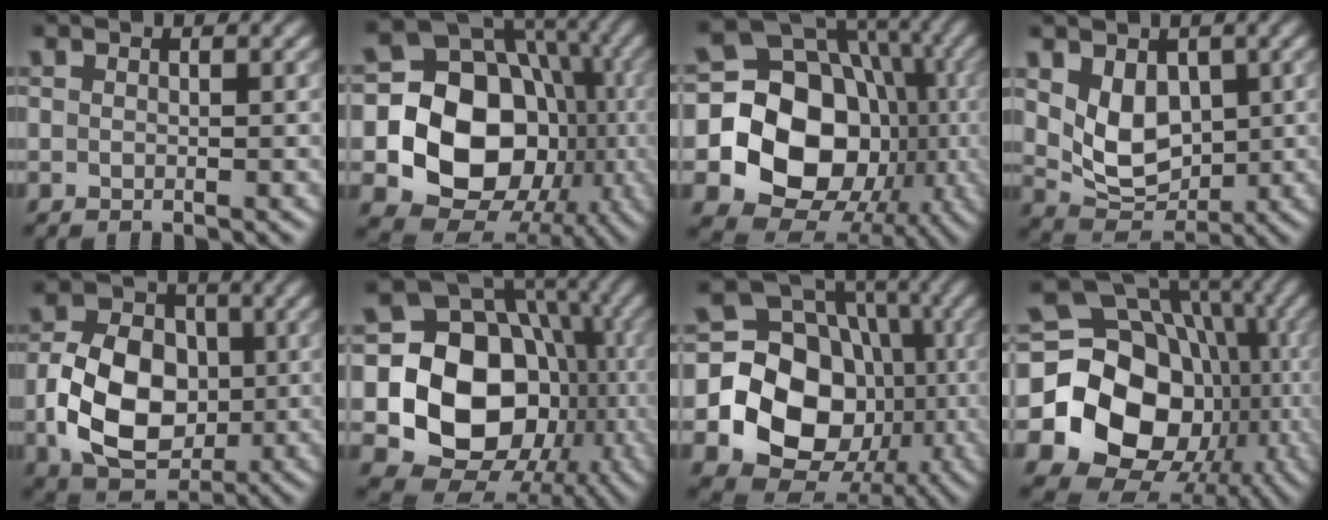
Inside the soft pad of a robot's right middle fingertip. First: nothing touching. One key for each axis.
{"total": 16.6, "fx": -2.6, "fy": 14.1, "fz": 8.4, "tx": -0.115, "ty": -0.018, "tz": -0.062}
{"total": 16.7, "fx": -2.8, "fy": 14.1, "fz": 8.6, "tx": -0.121, "ty": -0.022, "tz": -0.063}
{"total": 5.2, "fx": 1.0, "fy": 3.7, "fz": 3.4, "tx": -0.063, "ty": -0.015, "tz": 0.026}
{"total": 9.5, "fx": -1.3, "fy": 6.9, "fz": 6.4, "tx": -0.128, "ty": -0.002, "tz": -0.029}
{"total": 16.5, "fx": -2.2, "fy": 13.9, "fz": 8.5, "tx": -0.121, "ty": -0.017, "tz": -0.051}
{"total": 16.5, "fx": -3.1, "fy": 14.1, "fz": 8.0, "tx": -0.128, "ty": -0.021, "tz": -0.072}
{"total": 20.2, "fx": -2.9, "fy": 17.2, "fz": 10.3, "tx": -0.153, "ty": -0.009, "tz": -0.065}